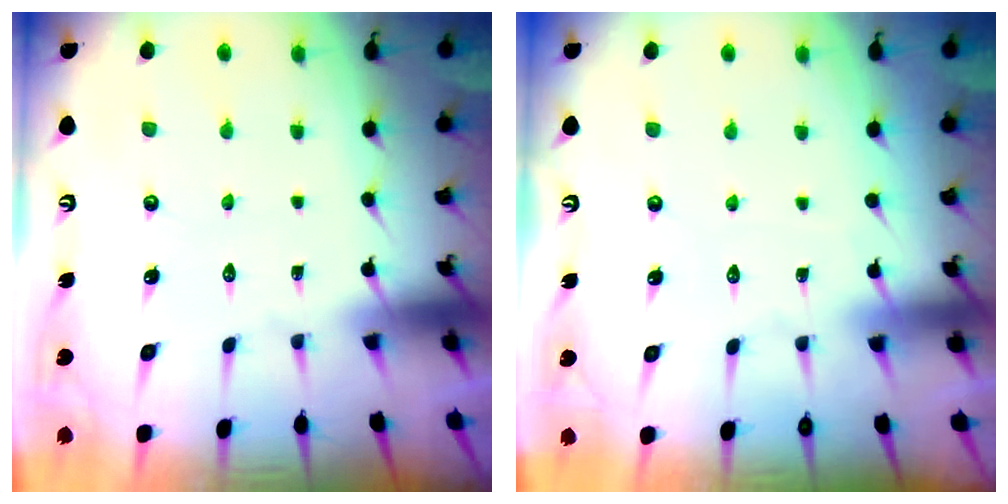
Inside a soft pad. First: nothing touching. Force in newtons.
{"total": 2.3, "press": 2.3, "slide": 0.3}